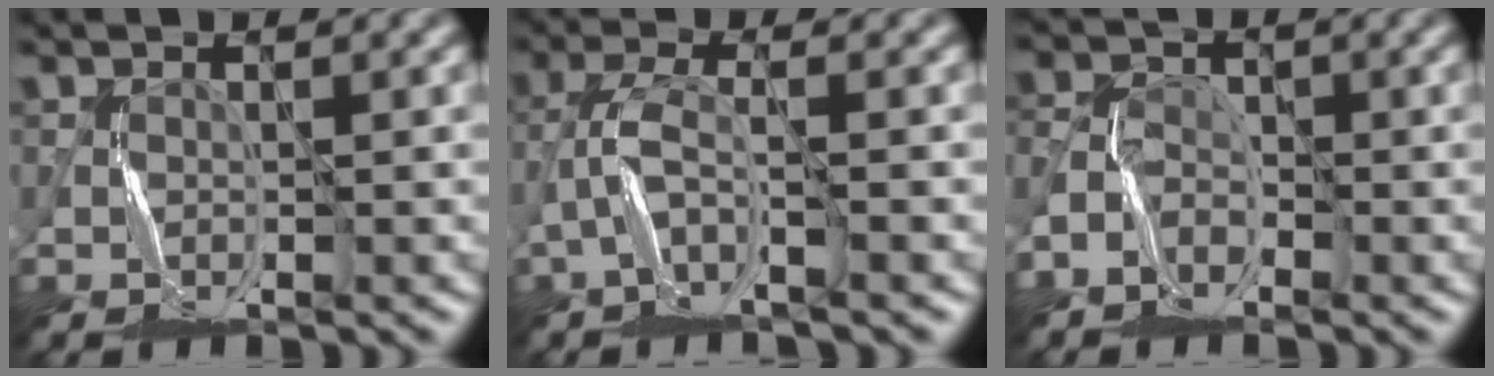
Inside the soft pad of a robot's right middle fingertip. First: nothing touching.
{"total": 2.5, "force": [-1.7, 0.2, 1.8], "torque": [-0.046, 0.012, -0.042]}
{"total": 2.6, "force": [-2.2, 1.3, 0.6], "torque": [-0.014, 0.005, -0.052]}